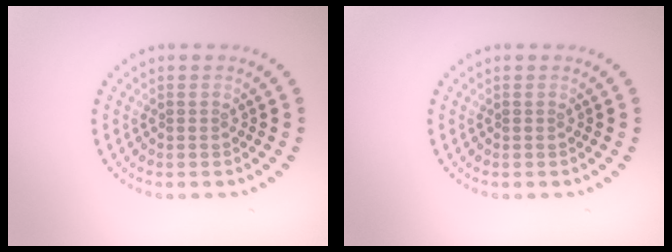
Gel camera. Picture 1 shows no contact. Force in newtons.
{"total": 0.0}